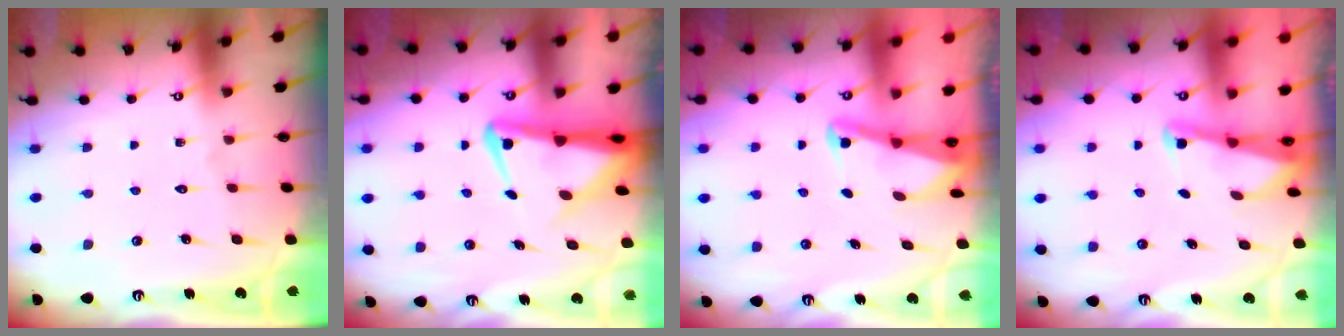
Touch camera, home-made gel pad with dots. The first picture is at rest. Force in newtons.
{"total": 5.7, "press": 5.7, "slide": 0.8}
{"total": 2.1, "press": 2.0, "slide": 0.3}
{"total": 1.4, "press": 1.4, "slide": 0.2}